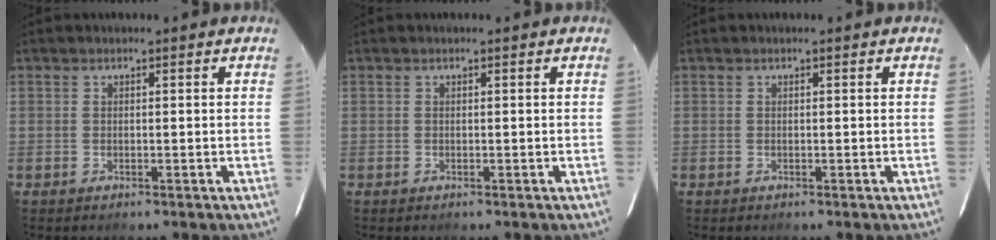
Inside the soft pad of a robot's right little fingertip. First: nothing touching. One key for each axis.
{"total": 0.0}
{"total": 0.0}